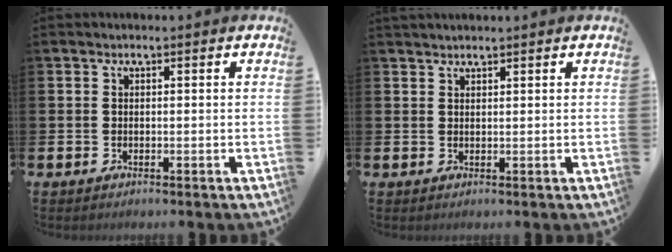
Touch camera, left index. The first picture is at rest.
{"total": 1.2, "force": [1.2, 0.2, 0.1], "torque": [0.003, 0.000, 0.021]}